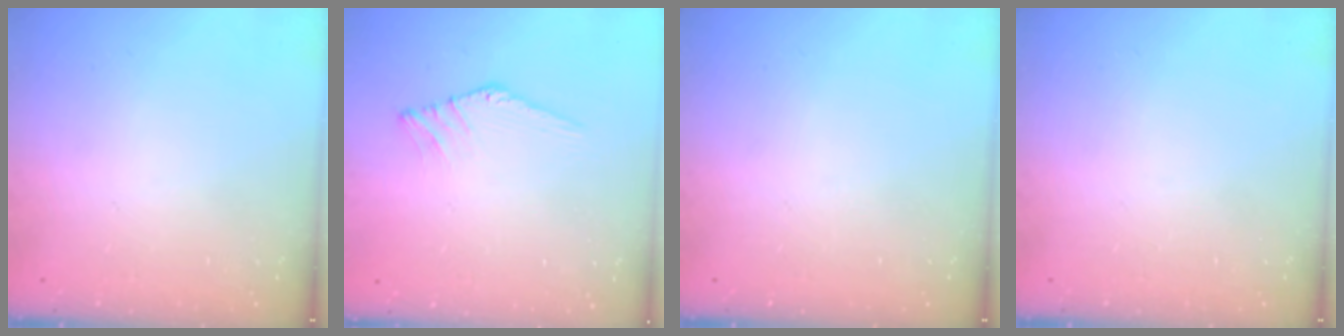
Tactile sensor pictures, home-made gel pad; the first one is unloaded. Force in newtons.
{"total": 0.9, "press": 0.8, "slide": 0.4}
{"total": 0.0}
{"total": 0.0}